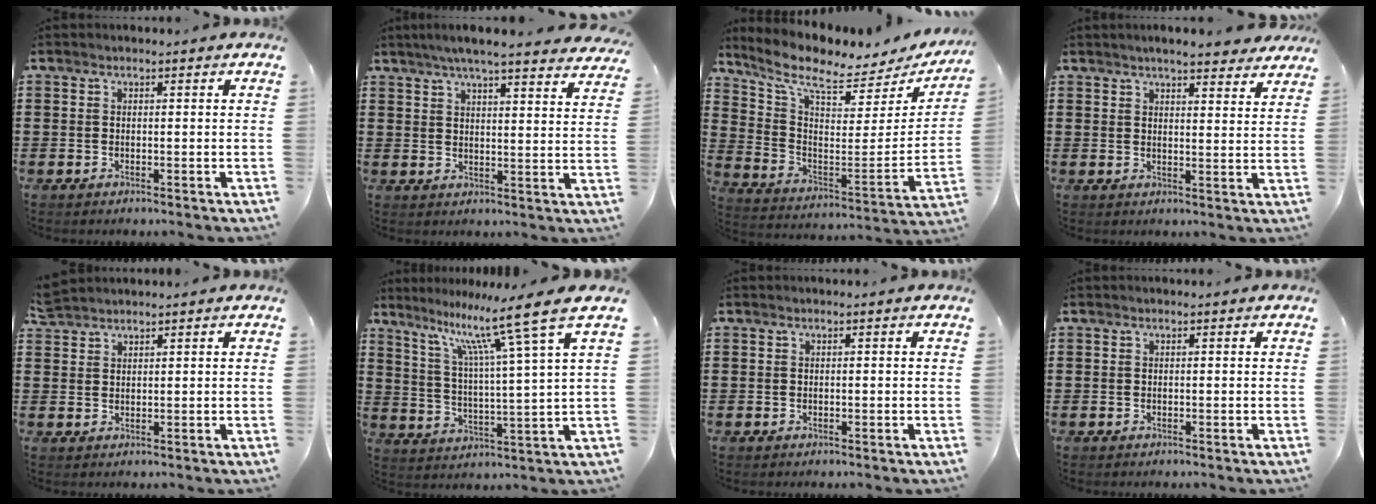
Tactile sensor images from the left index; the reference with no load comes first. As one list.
[{"total": 5.6, "force": [5.0, -0.1, 2.4], "torque": [-0.063, -0.019, 0.088]}, {"total": 7.6, "force": [6.2, 1.8, 4.1], "torque": [-0.110, -0.053, 0.102]}, {"total": 4.5, "force": [4.3, 0.2, 1.6], "torque": [-0.043, -0.009, 0.078]}, {"total": 2.3, "force": [2.3, 0.3, 0.2], "torque": [-0.010, -0.001, 0.046]}, {"total": 12.2, "force": [8.3, -0.4, 9.0], "torque": [-0.174, -0.045, 0.123]}, {"total": 0.0}, {"total": 0.0}]